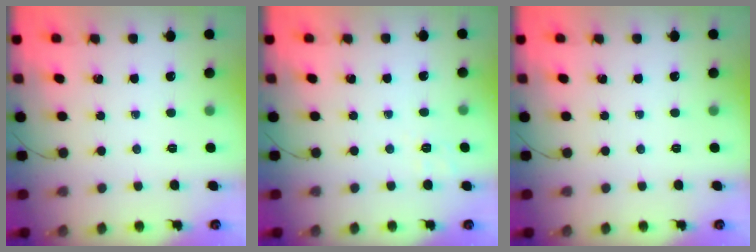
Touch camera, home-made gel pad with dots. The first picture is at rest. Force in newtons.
{"total": 2.7, "press": 2.2, "slide": 1.6}
{"total": 0.0}